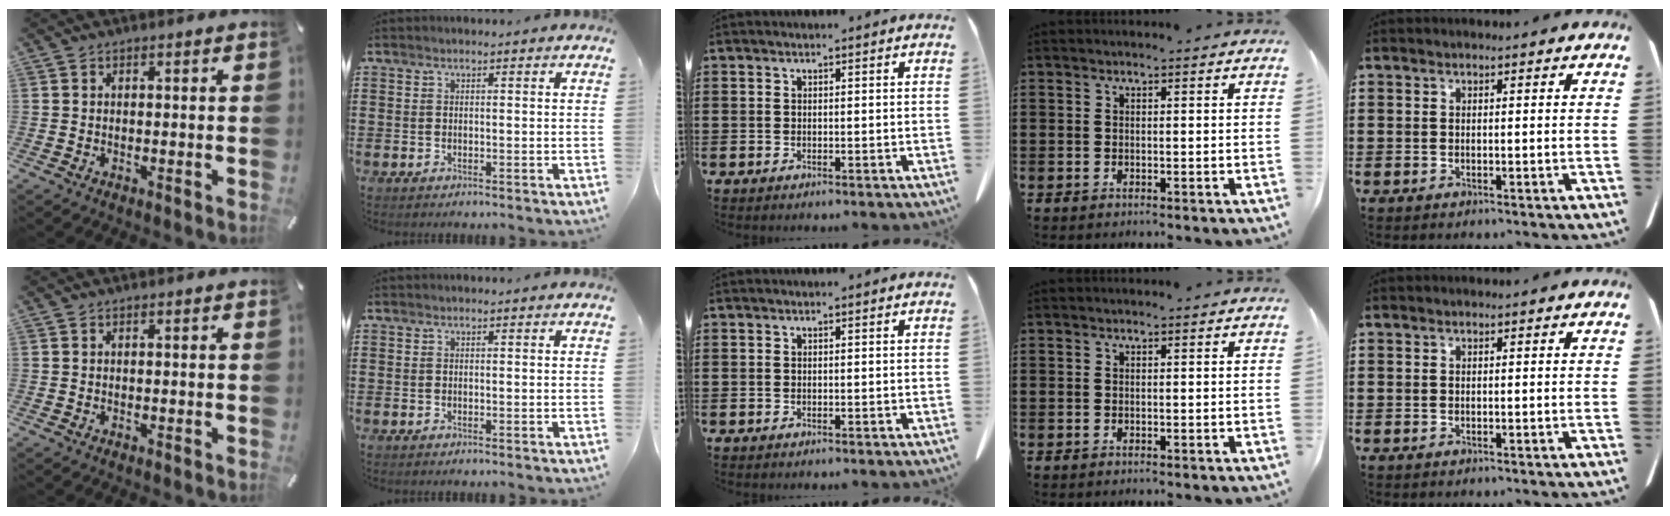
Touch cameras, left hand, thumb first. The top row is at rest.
{}